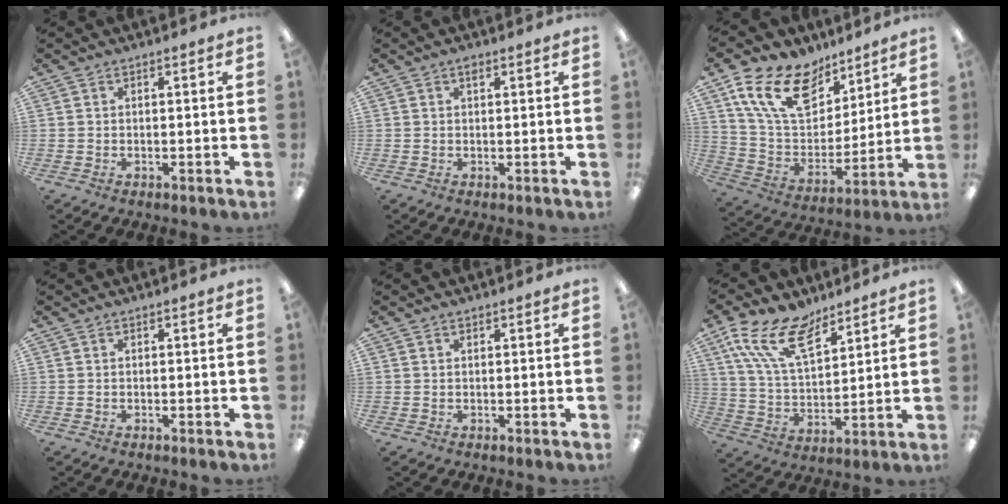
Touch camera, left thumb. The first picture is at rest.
{"total": 1.3, "force": [0.7, 0.6, 0.9], "torque": [-0.013, 0.000, 0.010]}
{"total": 18.8, "force": [11.3, 11.1, 10.1], "torque": [-0.193, -0.045, 0.211]}
{"total": 0.0}
{"total": 0.6, "force": [0.4, 0.3, 0.3], "torque": [-0.006, 0.003, 0.007]}
{"total": 15.9, "force": [10.1, 7.5, 9.7], "torque": [-0.199, -0.040, 0.188]}